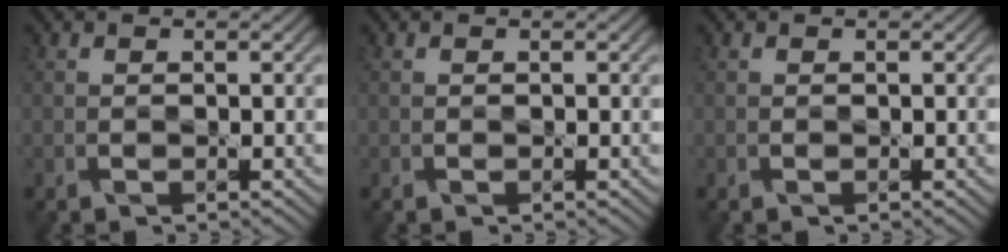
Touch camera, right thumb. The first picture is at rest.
{"total": 0.0}
{"total": 0.0}